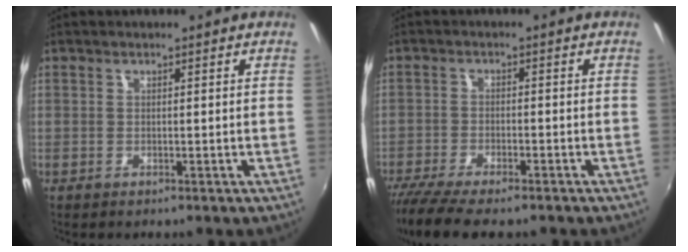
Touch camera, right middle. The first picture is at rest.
{"total": 10.3, "force": [-8.5, 2.3, 5.5], "torque": [-0.131, -0.043, -0.149]}